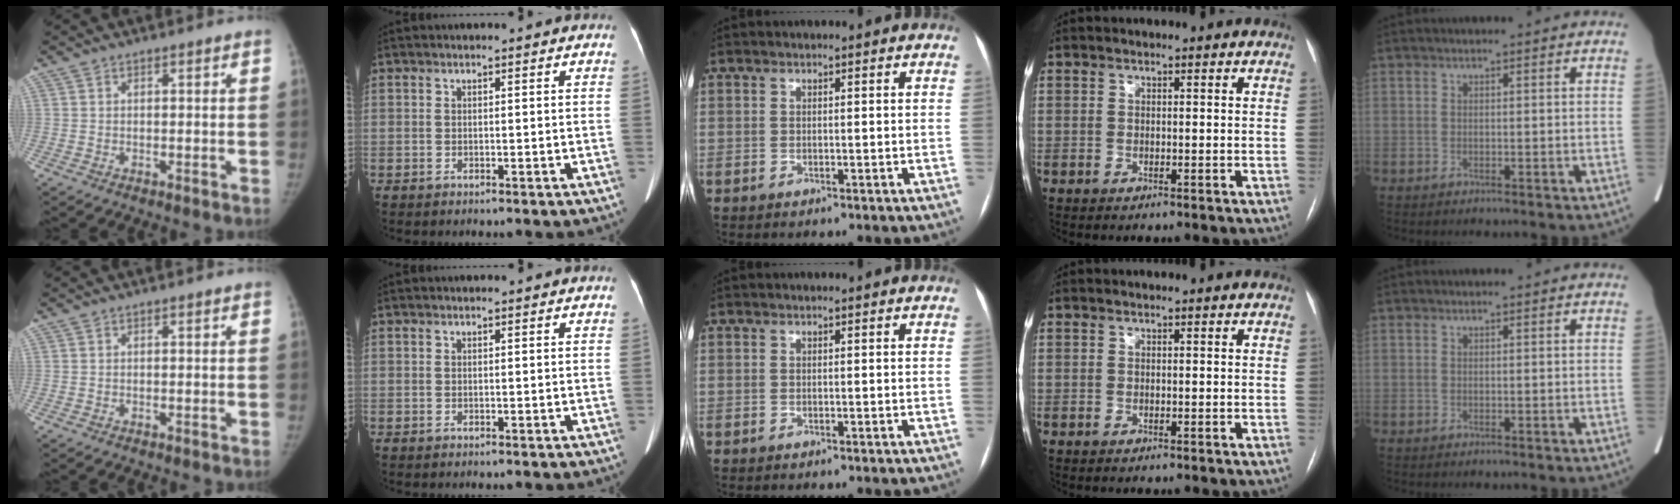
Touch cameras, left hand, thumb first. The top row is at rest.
{}